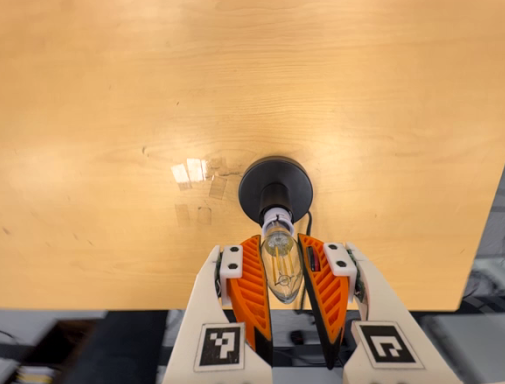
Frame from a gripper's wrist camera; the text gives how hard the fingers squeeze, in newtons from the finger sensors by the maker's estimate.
{"total": 13.0, "left": 12.9, "right": 13.1}